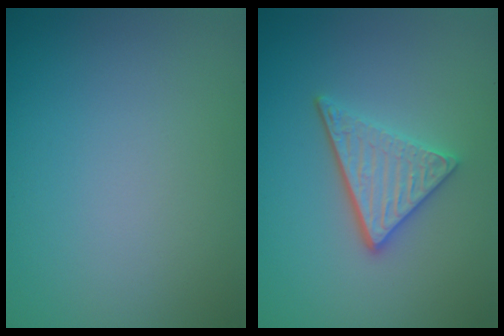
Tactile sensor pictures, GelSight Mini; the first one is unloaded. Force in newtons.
{"total": 3.5, "press": 3.0, "slide": 1.9}